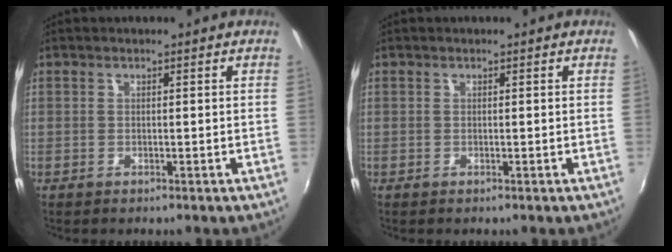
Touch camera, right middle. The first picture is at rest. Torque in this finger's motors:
{"motor_torque": [0.06, -0.22, -0.02, 0.01]}